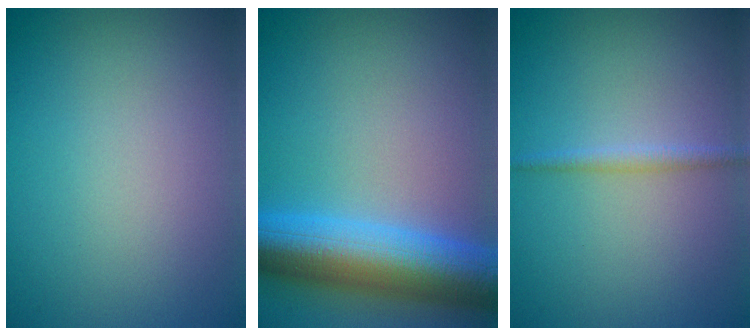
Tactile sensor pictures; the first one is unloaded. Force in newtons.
{"total": 9.3, "press": 9.3, "slide": 0.1}
{"total": 1.2, "press": 1.2, "slide": 0.1}